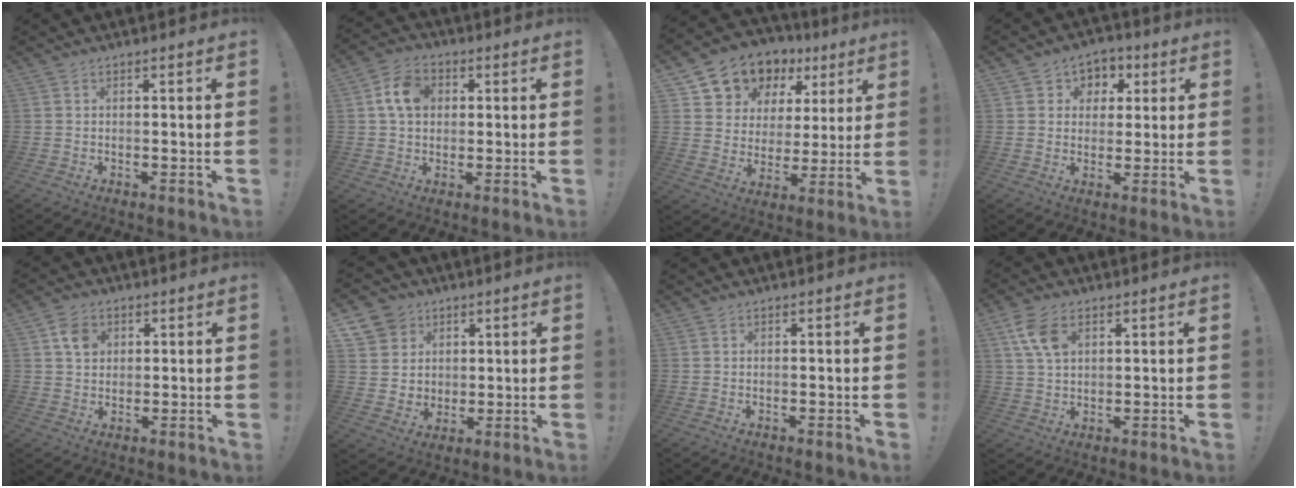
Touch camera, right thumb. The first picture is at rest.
{"total": 9.4, "force": [2.2, 7.0, 5.8], "torque": [-0.097, 0.017, 0.045]}
{"total": 11.6, "force": [7.7, 8.2, 2.8], "torque": [-0.056, -0.057, 0.151]}
{"total": 5.9, "force": [0.9, 5.6, 1.4], "torque": [-0.011, -0.004, 0.017]}
{"total": 6.0, "force": [2.4, 4.9, 2.5], "torque": [-0.037, 0.002, 0.044]}
{"total": 9.8, "force": [4.0, 8.6, 2.3], "torque": [-0.035, -0.016, 0.084]}
{"total": 0.0}
{"total": 8.5, "force": [3.8, 5.0, 5.6], "torque": [-0.111, -0.004, 0.075]}